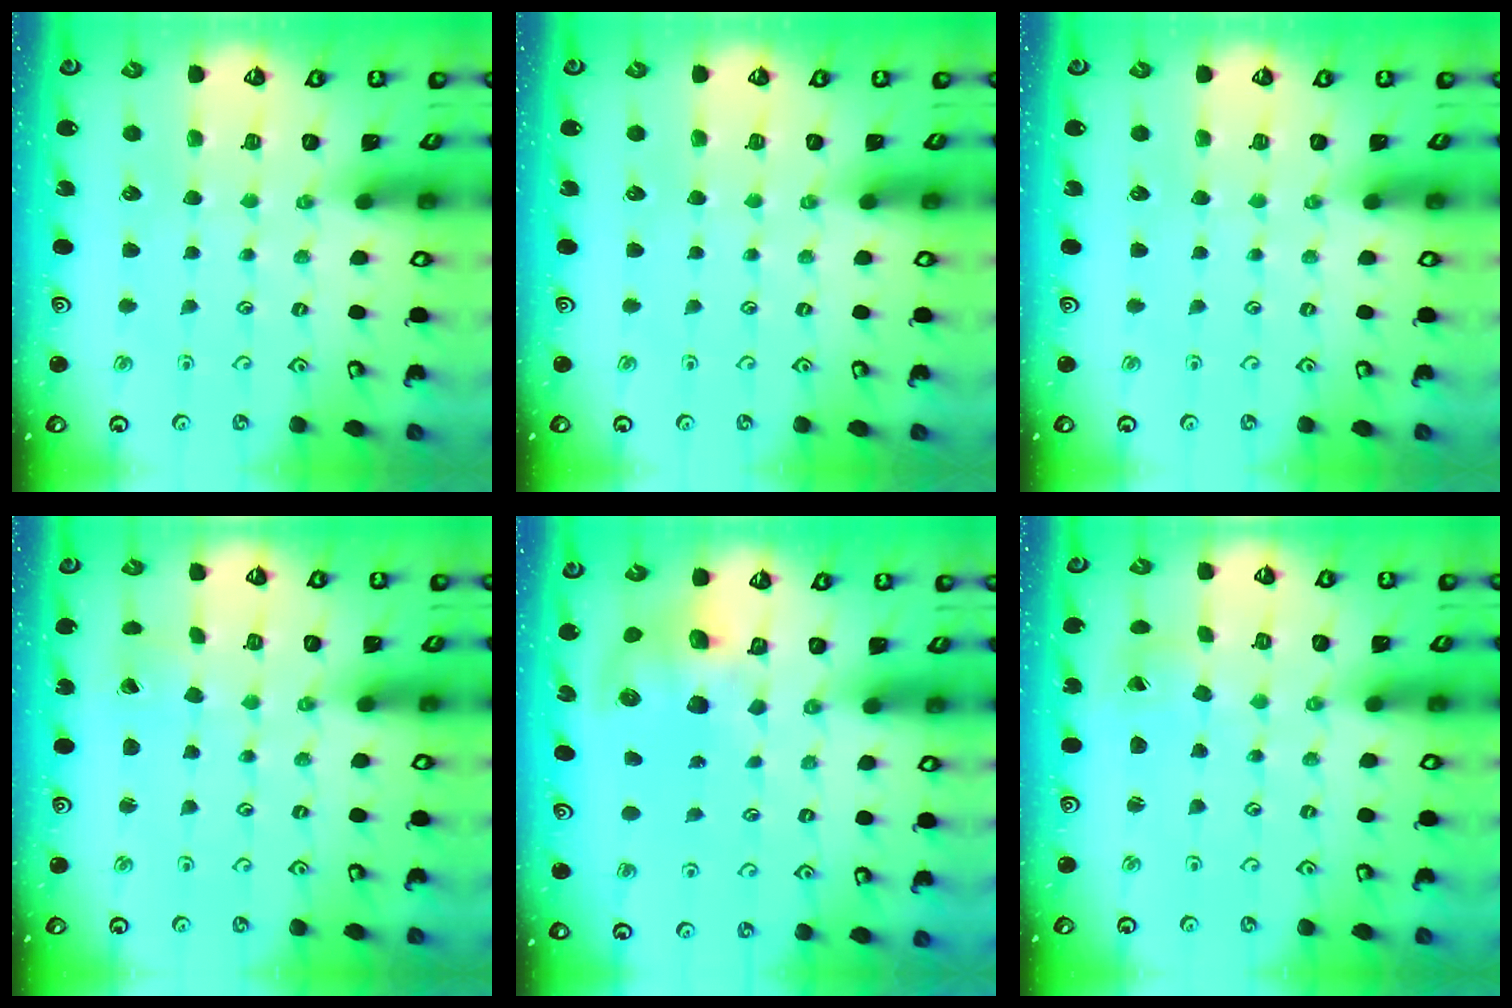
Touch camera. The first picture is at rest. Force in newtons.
{"total": 0.0}
{"total": 0.0}
{"total": 1.9, "press": 1.9, "slide": 0.2}
{"total": 10.5, "press": 10.4, "slide": 1.8}
{"total": 2.1, "press": 2.1, "slide": 0.2}